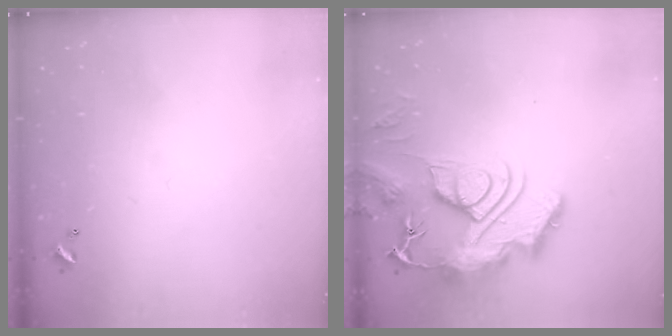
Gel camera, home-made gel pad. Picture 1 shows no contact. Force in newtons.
{"total": 17.8, "press": 17.8, "slide": 1.8}